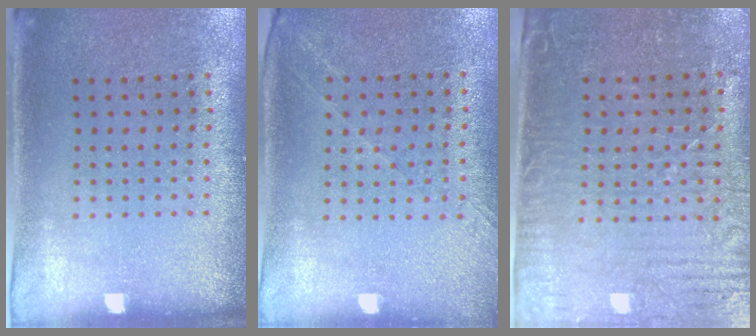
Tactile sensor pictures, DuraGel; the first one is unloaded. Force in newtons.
{"total": 1.3, "press": 1.2, "slide": 0.5}
{"total": 3.8, "press": 3.5, "slide": 1.5}